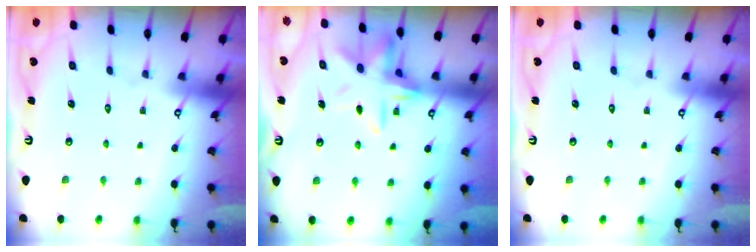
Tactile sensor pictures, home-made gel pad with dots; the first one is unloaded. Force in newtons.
{"total": 12.2, "press": 12.1, "slide": 1.2}
{"total": 0.0}